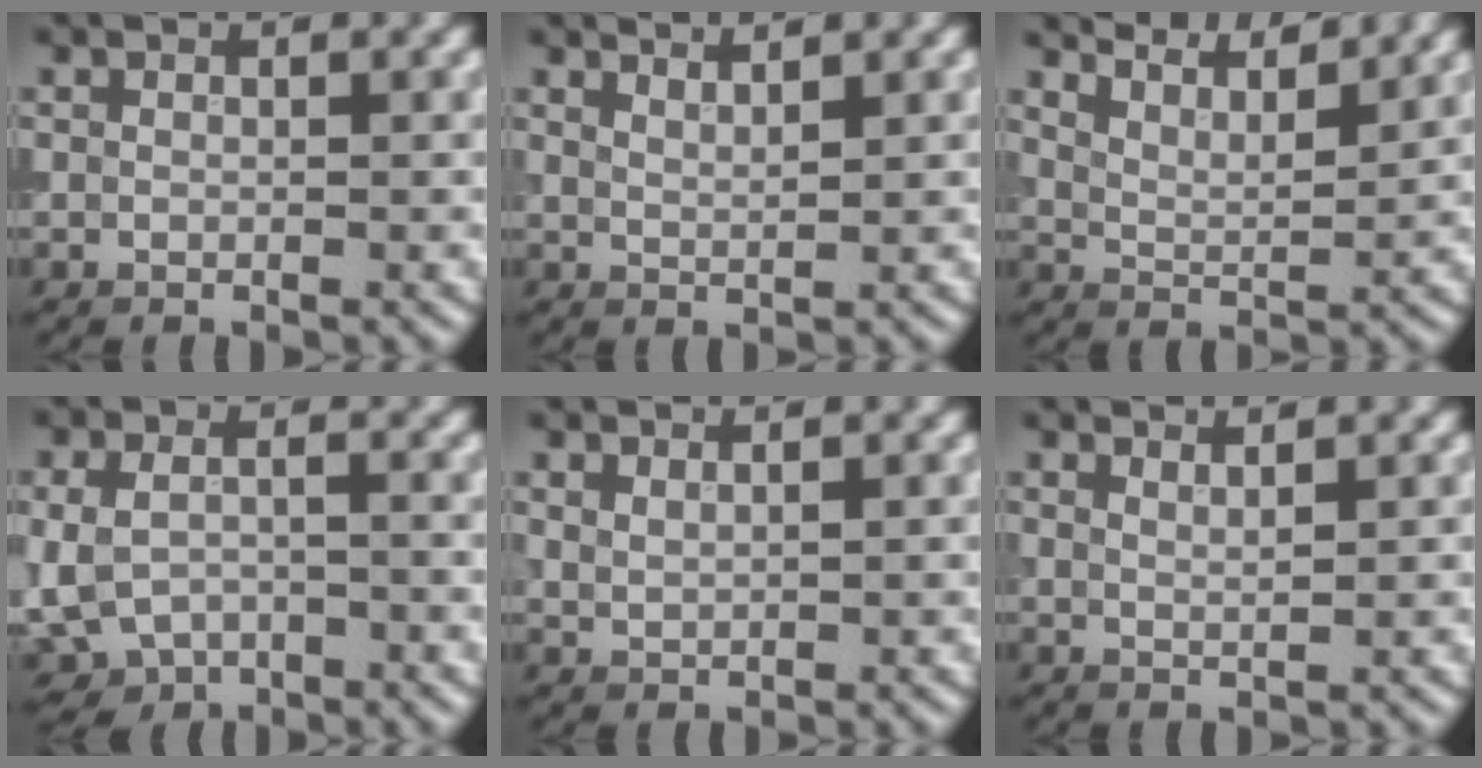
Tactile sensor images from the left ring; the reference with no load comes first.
{"total": 2.3, "force": [2.0, 0.5, 1.0], "torque": [-0.001, 0.010, 0.017]}
{"total": 7.6, "force": [6.7, 1.8, 3.2], "torque": [-0.043, 0.019, 0.074]}
{"total": 5.2, "force": [-2.4, 3.5, 3.0], "torque": [-0.055, -0.009, -0.034]}
{"total": 0.9, "force": [0.8, 0.3, 0.4], "torque": [-0.011, -0.001, 0.019]}
{"total": 1.7, "force": [1.2, 0.6, 1.0], "torque": [-0.002, 0.004, 0.006]}